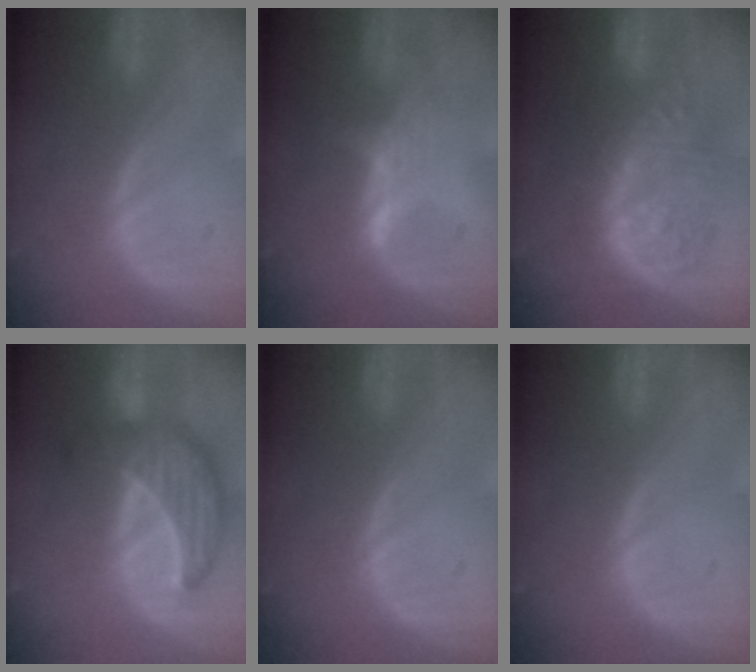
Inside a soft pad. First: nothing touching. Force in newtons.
{"total": 2.6, "press": 2.5, "slide": 0.3}
{"total": 10.1, "press": 10.1, "slide": 0.5}
{"total": 9.6, "press": 9.6, "slide": 0.8}
{"total": 0.0}
{"total": 0.0}